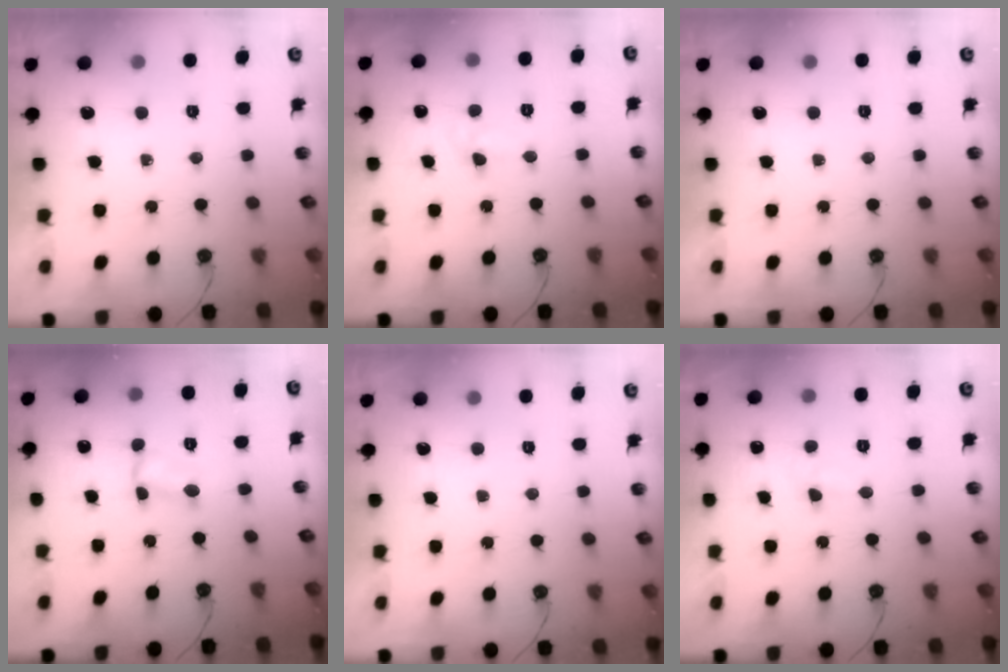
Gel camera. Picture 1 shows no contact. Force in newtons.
{"total": 3.5, "press": 3.5, "slide": 0.5}
{"total": 0.0}
{"total": 1.8, "press": 1.8, "slide": 0.1}
{"total": 0.0}
{"total": 3.1, "press": 3.1, "slide": 0.5}